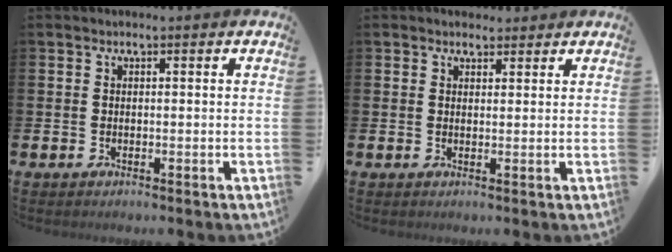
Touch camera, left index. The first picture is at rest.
{"total": 2.3, "force": [2.1, 0.9, 0.0], "torque": [0.012, -0.008, 0.036]}